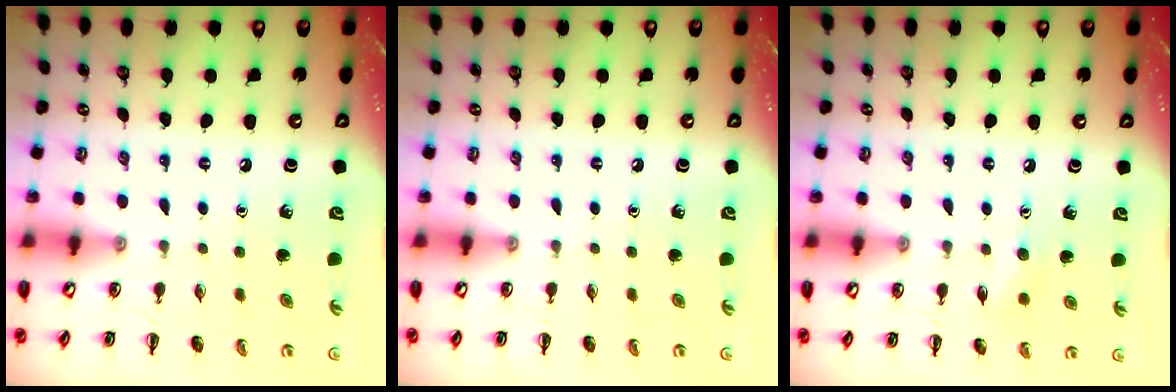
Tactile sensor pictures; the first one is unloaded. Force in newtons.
{"total": 0.0}
{"total": 5.7, "press": 5.6, "slide": 1.3}